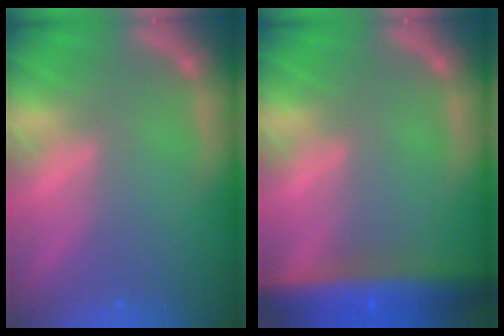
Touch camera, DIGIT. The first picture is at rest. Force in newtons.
{"total": 8.5}